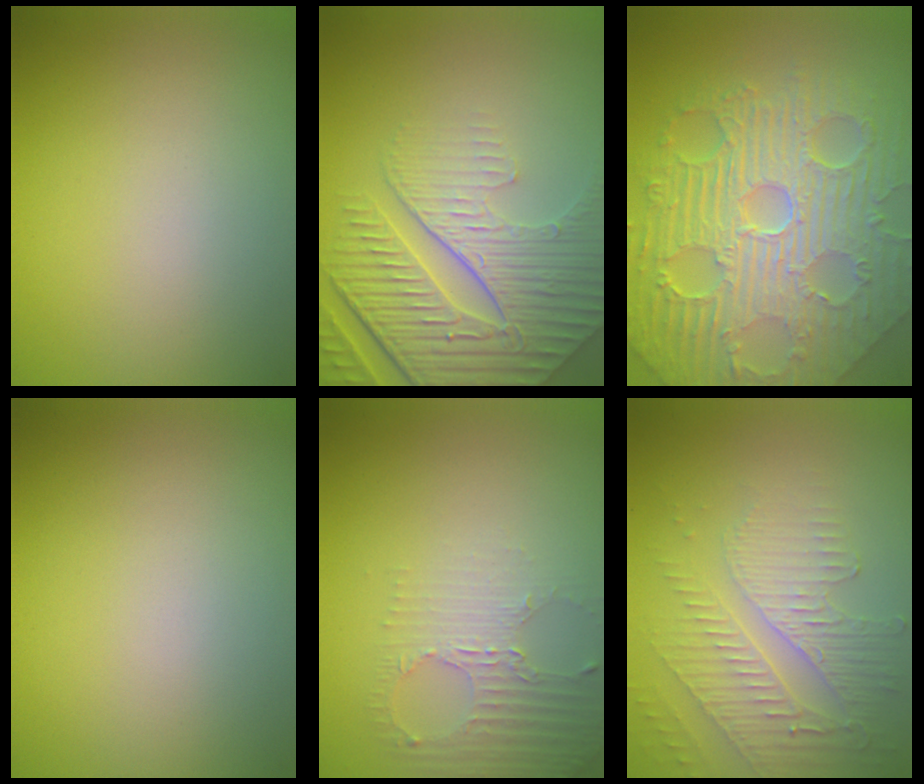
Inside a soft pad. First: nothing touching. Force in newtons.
{"total": 9.1, "press": 6.2, "slide": 6.6}
{"total": 11.7, "press": 7.7, "slide": 8.8}
{"total": 0.0}
{"total": 2.6, "press": 1.9, "slide": 1.9}
{"total": 4.0, "press": 3.3, "slide": 2.3}